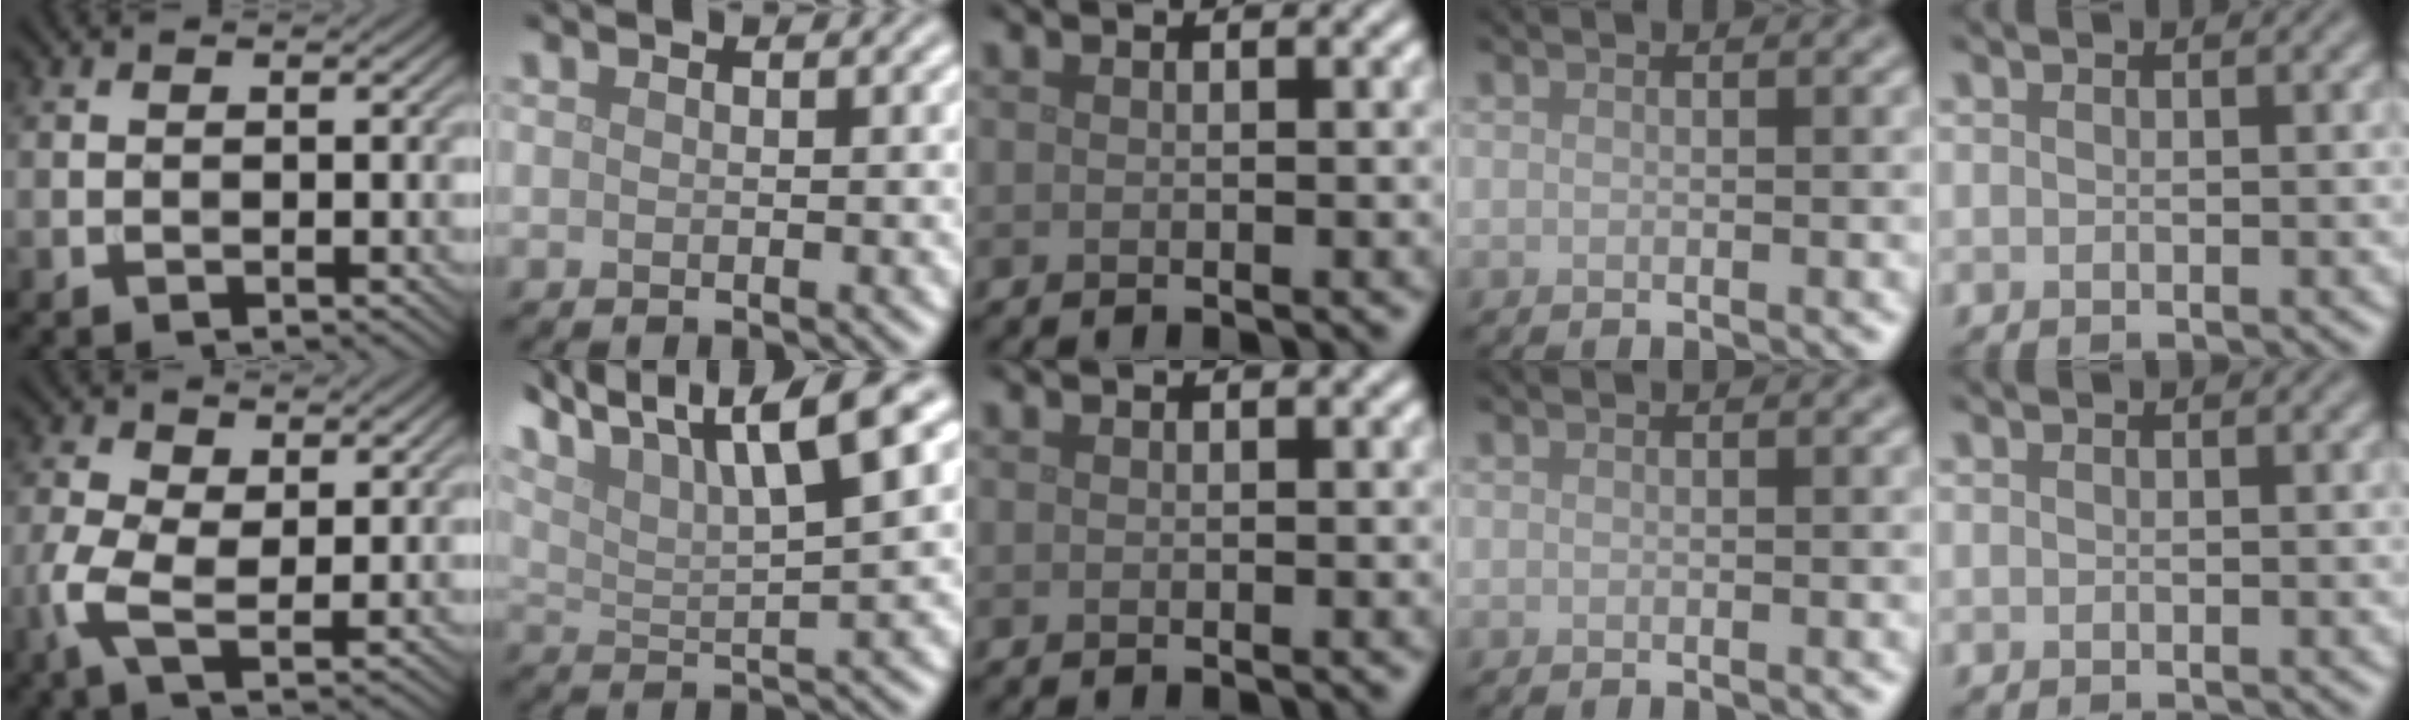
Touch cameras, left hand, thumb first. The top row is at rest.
{"thumb": {"total": 5.4, "force": [-0.4, 2.8, 4.6], "torque": [-0.122, 0.000, -0.011]}, "index": {"total": 10.5, "force": [6.8, 2.7, 7.6], "torque": [-0.129, 0.024, 0.108]}}